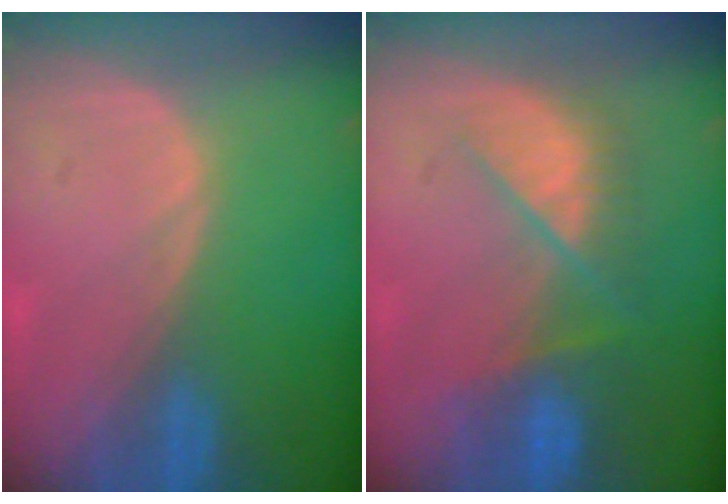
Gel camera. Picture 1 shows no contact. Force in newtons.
{"total": 7.8, "press": 7.2, "slide": 2.8}